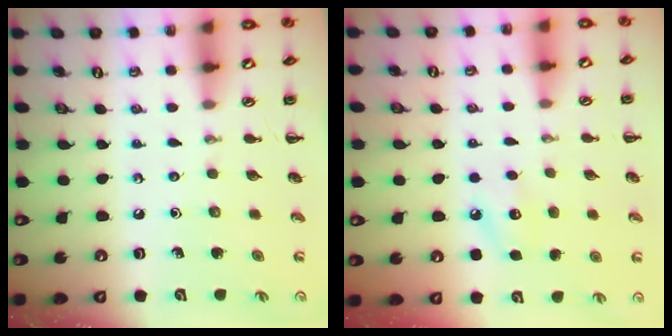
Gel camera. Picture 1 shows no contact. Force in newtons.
{"total": 8.6, "press": 8.5, "slide": 1.6}